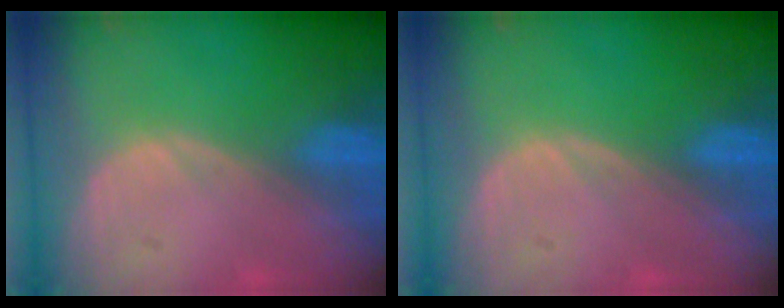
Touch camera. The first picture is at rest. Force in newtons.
{"total": 0.0}